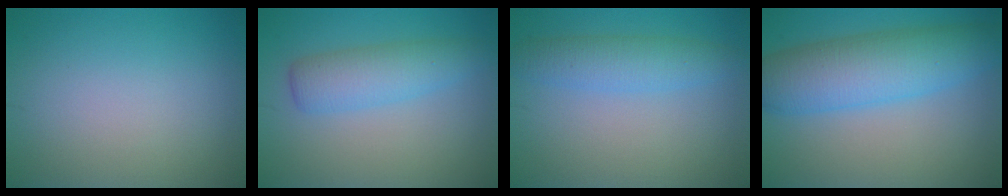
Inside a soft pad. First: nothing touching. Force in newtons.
{"total": 4.0, "press": 4.0, "slide": 0.1}
{"total": 3.5, "press": 3.5, "slide": 0.2}
{"total": 7.7, "press": 7.7, "slide": 0.3}